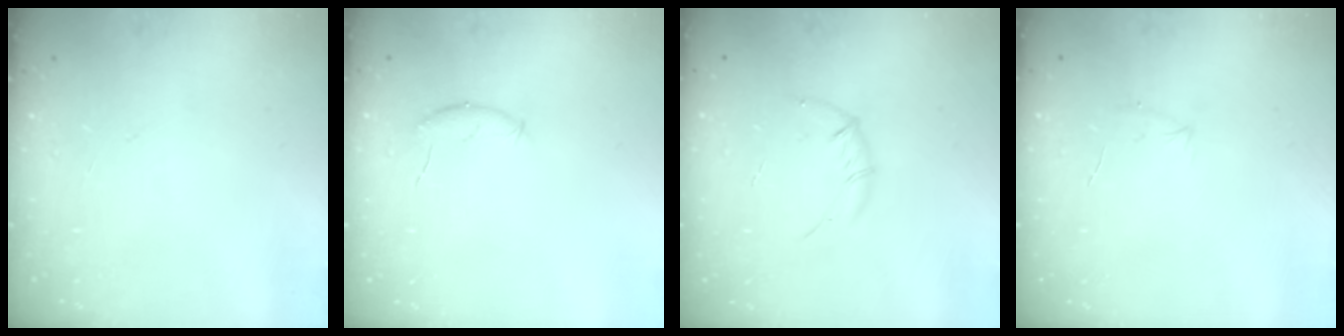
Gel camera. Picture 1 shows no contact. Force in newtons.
{"total": 6.4, "press": 6.3, "slide": 1.1}
{"total": 5.8, "press": 5.7, "slide": 1.3}
{"total": 4.1, "press": 3.9, "slide": 1.0}